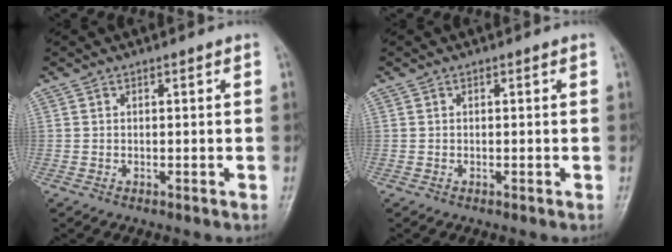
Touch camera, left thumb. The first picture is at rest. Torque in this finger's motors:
{"motor_torque": [-0.01, 0.01, -0.02, -0.01, 0.00]}